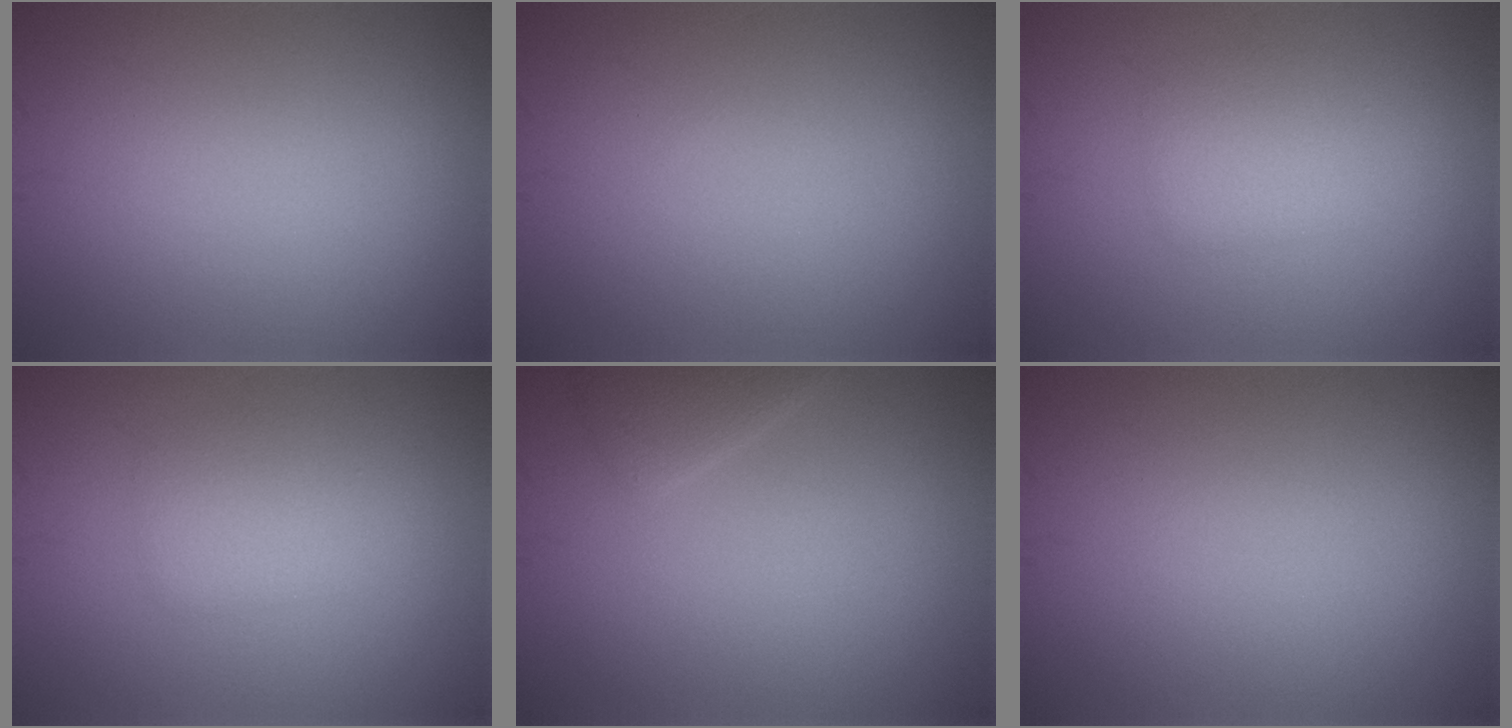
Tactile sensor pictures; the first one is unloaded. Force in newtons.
{"total": 0.0}
{"total": 2.3, "press": 2.3, "slide": 0.0}
{"total": 2.3, "press": 2.3, "slide": 0.0}
{"total": 1.6, "press": 1.6, "slide": 0.1}
{"total": 0.0}